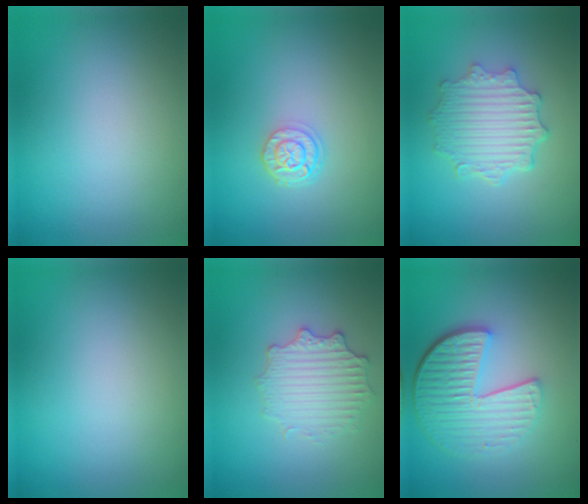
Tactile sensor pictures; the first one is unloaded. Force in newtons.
{"total": 2.4, "press": 1.9, "slide": 1.4}
{"total": 4.5, "press": 3.6, "slide": 2.6}
{"total": 0.0}
{"total": 2.9, "press": 2.9, "slide": 0.2}
{"total": 6.3, "press": 4.5, "slide": 4.5}